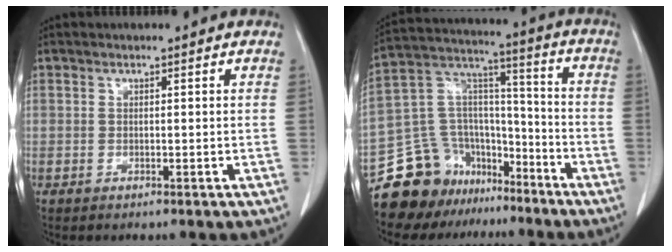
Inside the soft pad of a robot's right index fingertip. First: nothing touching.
{"total": 16.9, "force": [-13.0, 9.9, 4.4], "torque": [-0.083, 0.088, -0.223]}